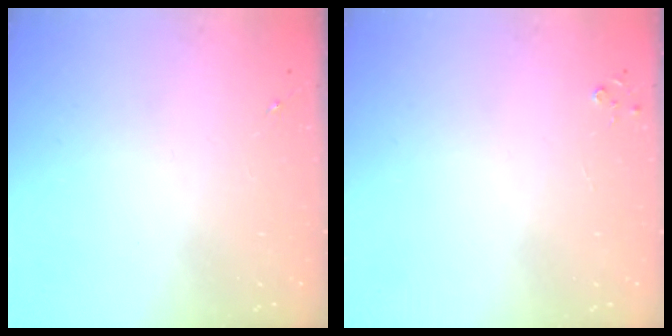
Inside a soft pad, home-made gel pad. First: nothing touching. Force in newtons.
{"total": 2.7, "press": 2.7, "slide": 0.3}